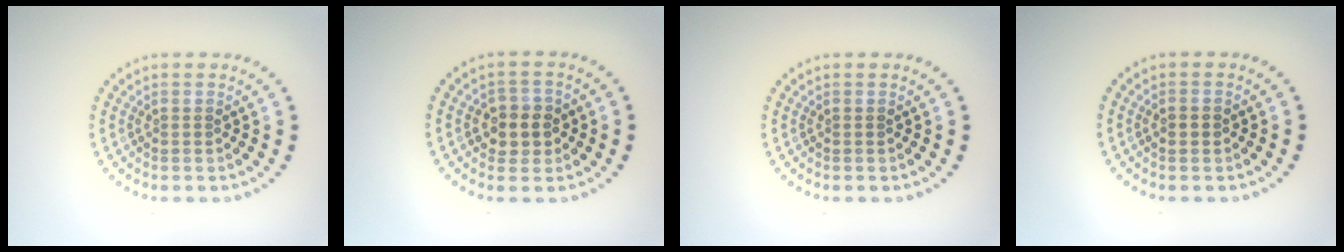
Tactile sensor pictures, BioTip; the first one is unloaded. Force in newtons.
{"total": 2.8, "press": 2.7, "slide": 0.7}
{"total": 0.0}
{"total": 1.5, "press": 1.5, "slide": 0.1}